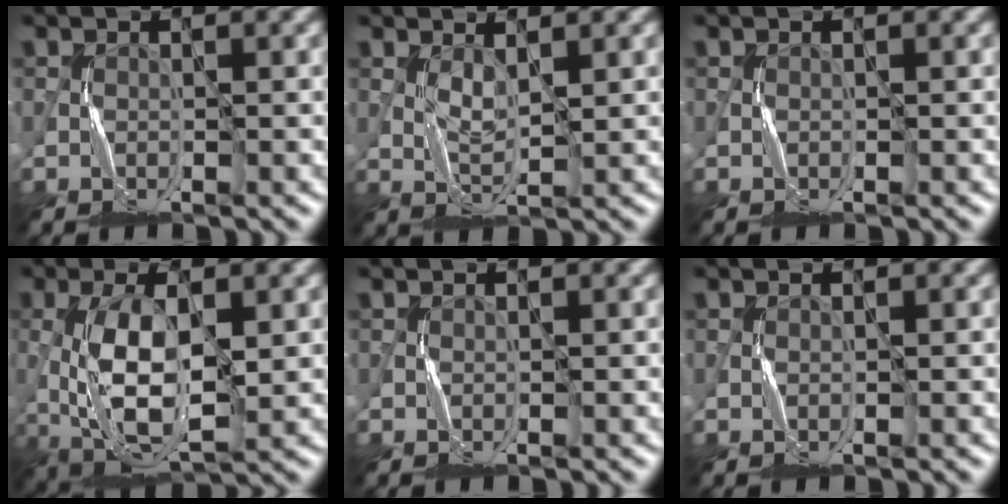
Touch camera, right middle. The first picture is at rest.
{"total": 1.9, "force": [0.8, 0.5, 1.6], "torque": [-0.039, -0.003, 0.020]}
{"total": 0.0}
{"total": 8.0, "force": [-0.4, 3.2, 7.3], "torque": [-0.153, 0.003, -0.008]}
{"total": 0.0}
{"total": 0.0}